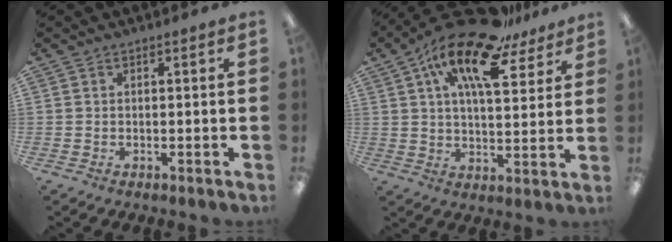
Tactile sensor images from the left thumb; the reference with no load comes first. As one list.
[{"total": 17.2, "force": [11.0, 6.5, 11.6], "torque": [-0.203, -0.056, 0.185]}]